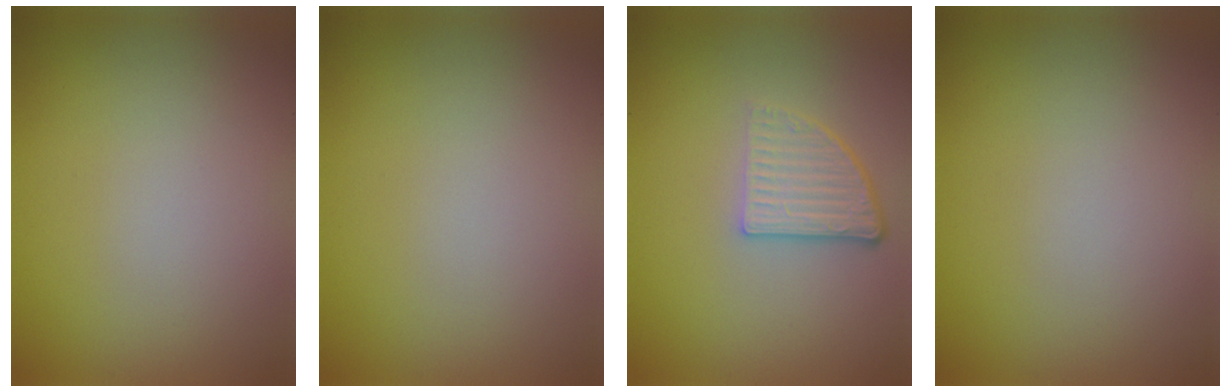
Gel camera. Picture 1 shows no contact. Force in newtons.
{"total": 0.0}
{"total": 3.8, "press": 2.6, "slide": 2.8}
{"total": 0.0}